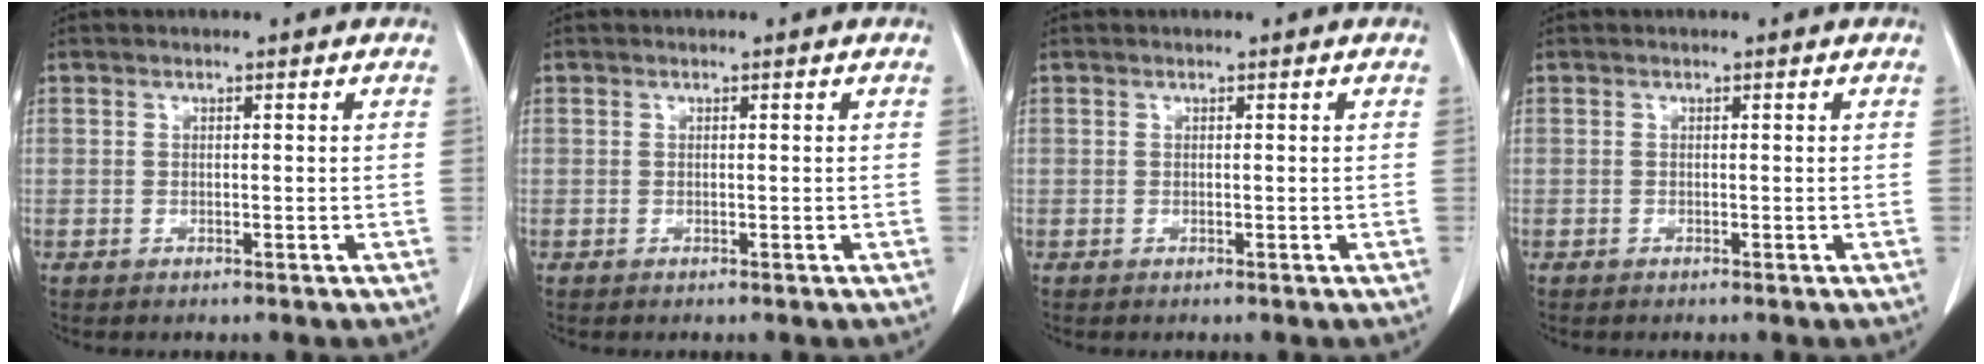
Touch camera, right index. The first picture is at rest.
{"total": 0.0}
{"total": 0.0}
{"total": 0.0}